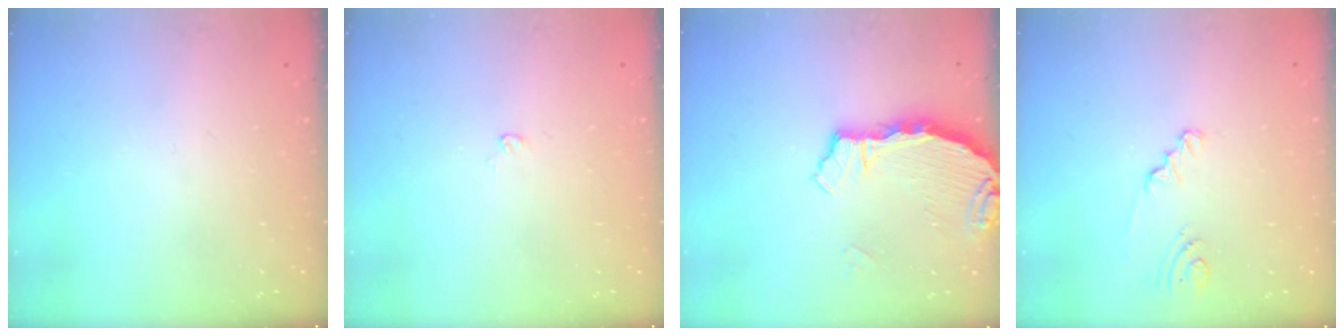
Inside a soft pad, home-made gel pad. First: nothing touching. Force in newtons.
{"total": 3.2, "press": 3.2, "slide": 0.3}
{"total": 3.3, "press": 3.3, "slide": 0.2}
{"total": 1.5, "press": 1.5, "slide": 0.1}